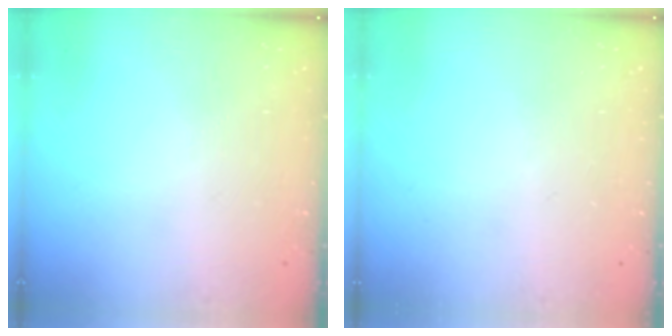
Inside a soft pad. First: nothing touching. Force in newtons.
{"total": 0.0}